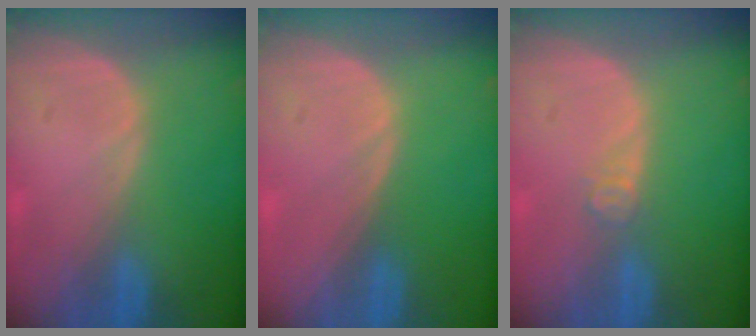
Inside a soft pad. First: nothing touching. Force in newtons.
{"total": 0.0}
{"total": 2.0, "press": 1.6, "slide": 1.1}